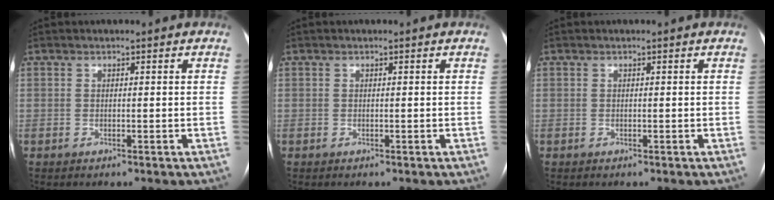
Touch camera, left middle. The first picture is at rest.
{"total": 0.0}
{"total": 0.0}